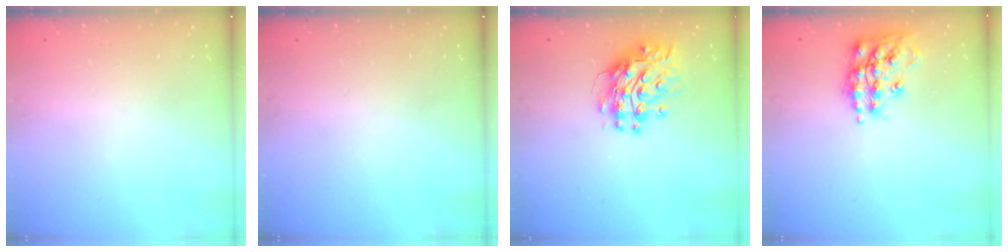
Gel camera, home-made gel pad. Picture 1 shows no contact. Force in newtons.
{"total": 0.0}
{"total": 10.7, "press": 10.7, "slide": 0.9}
{"total": 14.8, "press": 14.7, "slide": 1.5}